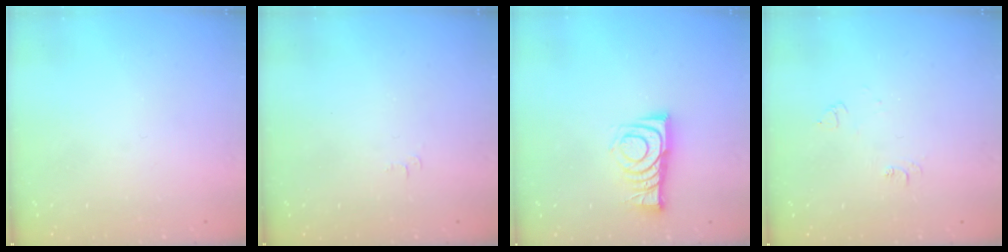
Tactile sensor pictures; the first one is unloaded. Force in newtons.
{"total": 3.3, "press": 3.3, "slide": 0.5}
{"total": 8.2, "press": 8.2, "slide": 0.9}
{"total": 5.1, "press": 5.0, "slide": 0.6}